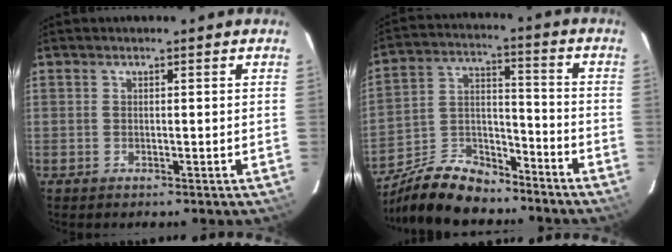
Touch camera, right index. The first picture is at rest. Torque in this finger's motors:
{"motor_torque": [0.40, -1.23, 0.11, 0.00]}